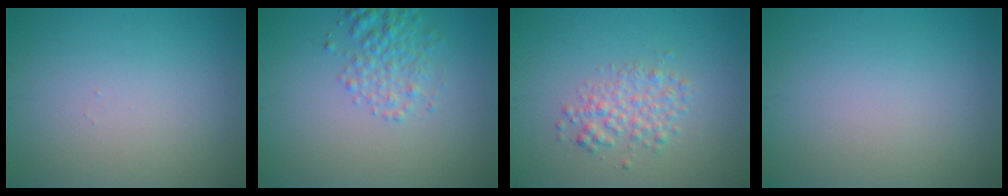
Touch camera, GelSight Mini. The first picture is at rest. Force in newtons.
{"total": 2.7, "press": 2.7, "slide": 0.1}
{"total": 2.6, "press": 2.6, "slide": 0.0}
{"total": 0.0}